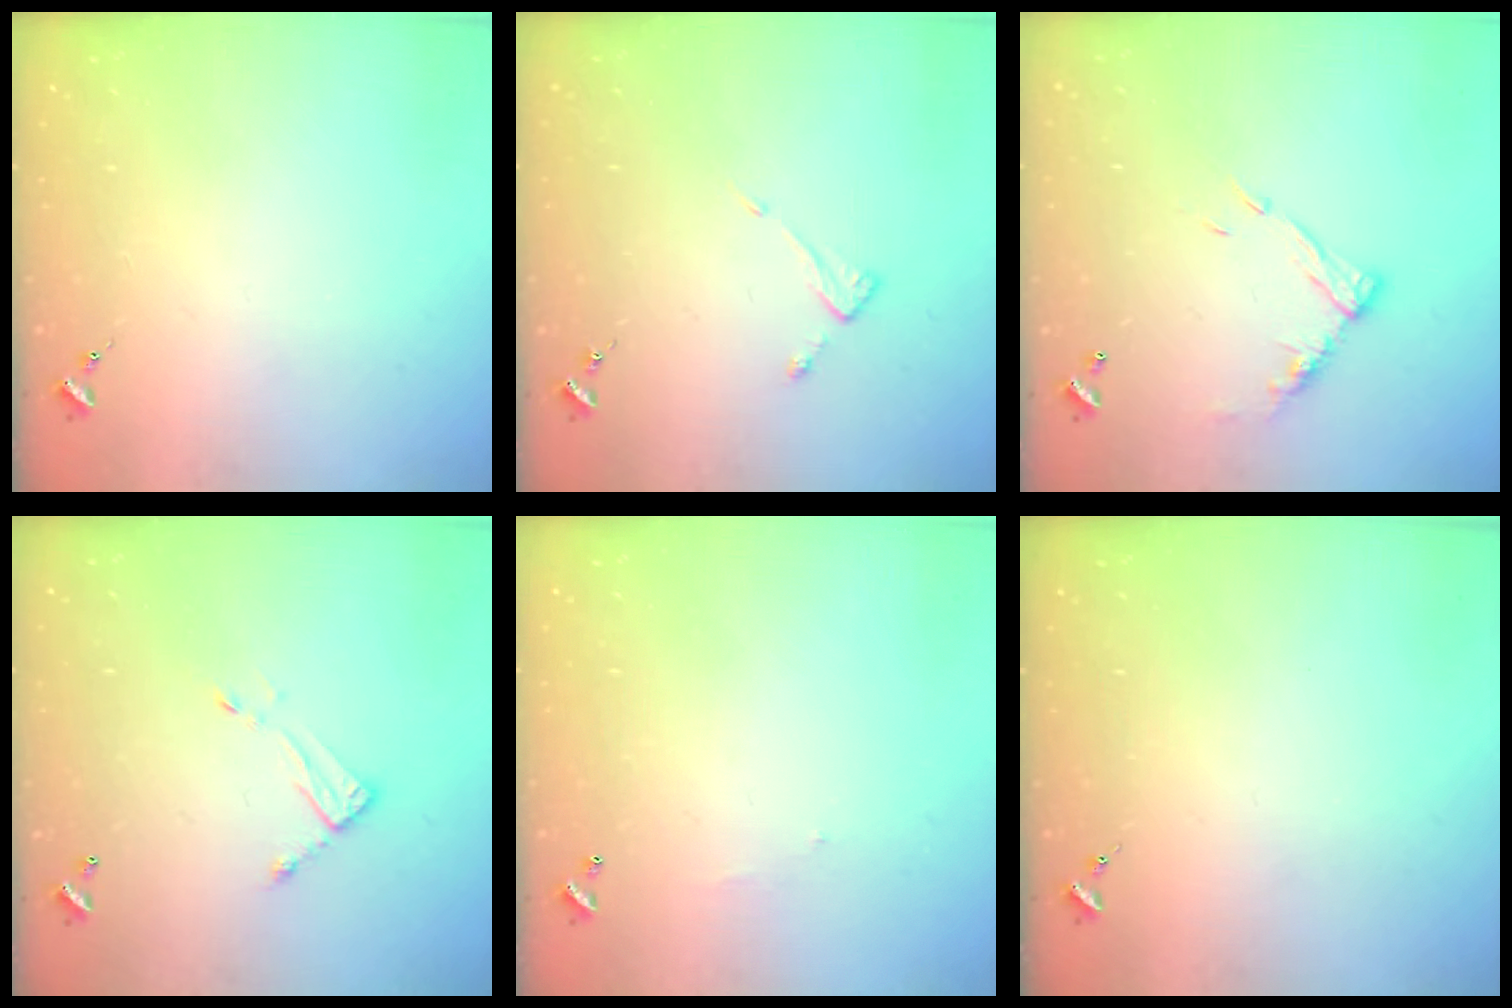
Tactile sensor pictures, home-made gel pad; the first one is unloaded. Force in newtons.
{"total": 3.8, "press": 3.7, "slide": 0.4}
{"total": 10.9, "press": 10.9, "slide": 0.8}
{"total": 7.3, "press": 7.3, "slide": 0.3}
{"total": 3.8, "press": 3.8, "slide": 0.1}
{"total": 0.0}